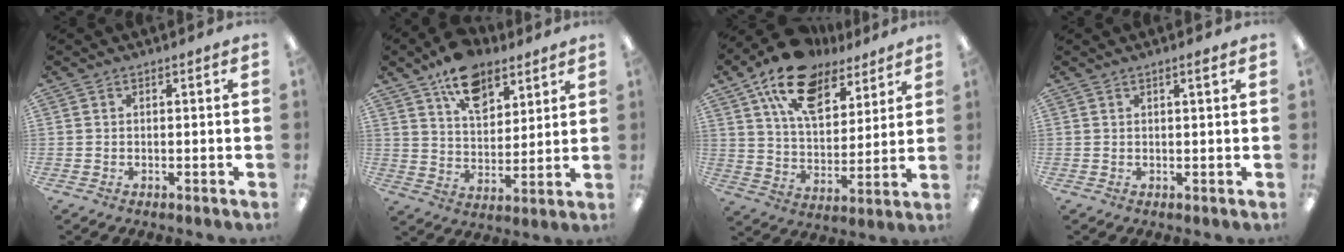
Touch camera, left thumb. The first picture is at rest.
{"total": 13.1, "force": [8.9, 7.3, 6.3], "torque": [-0.092, -0.043, 0.160]}
{"total": 17.0, "force": [11.5, 8.9, 8.8], "torque": [-0.158, -0.052, 0.208]}
{"total": 1.5, "force": [1.0, 0.1, 1.2], "torque": [-0.018, -0.002, 0.014]}